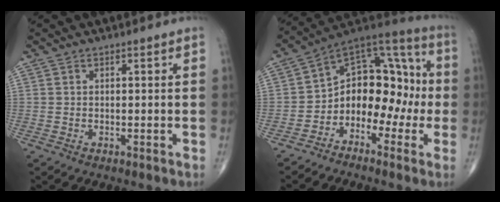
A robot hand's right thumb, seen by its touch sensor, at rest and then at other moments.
{"total": 14.6, "force": [-2.9, 10.2, 10.1], "torque": [-0.092, 0.078, -0.059]}